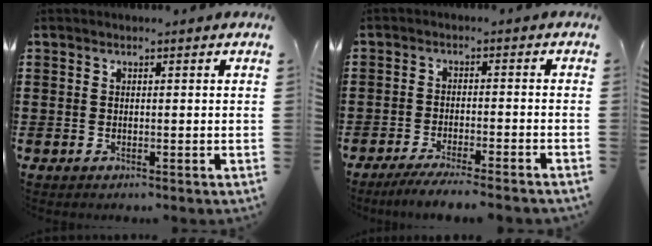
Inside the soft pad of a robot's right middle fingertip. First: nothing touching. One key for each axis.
{"total": 3.8, "fx": -3.5, "fy": -0.2, "fz": 1.3, "tx": -0.028, "ty": -0.009, "tz": -0.071}